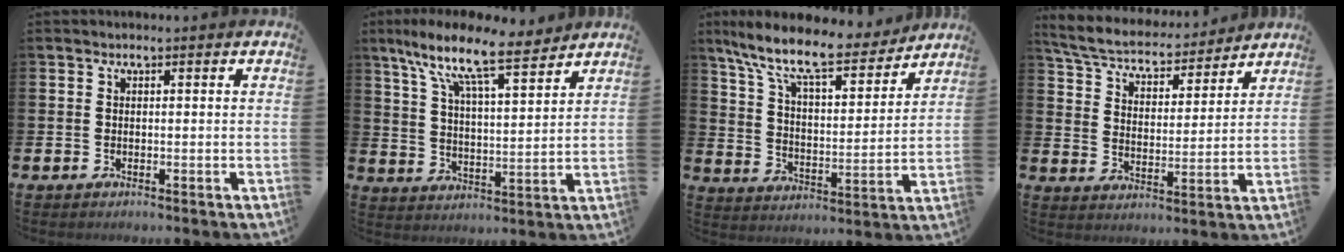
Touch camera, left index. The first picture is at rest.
{"total": 10.9, "force": [8.9, 2.3, 5.9], "torque": [-0.133, -0.049, 0.151]}
{"total": 11.1, "force": [9.3, 2.7, 5.4], "torque": [-0.137, -0.054, 0.158]}
{"total": 6.2, "force": [5.9, 1.4, 1.4], "torque": [-0.059, -0.043, 0.101]}